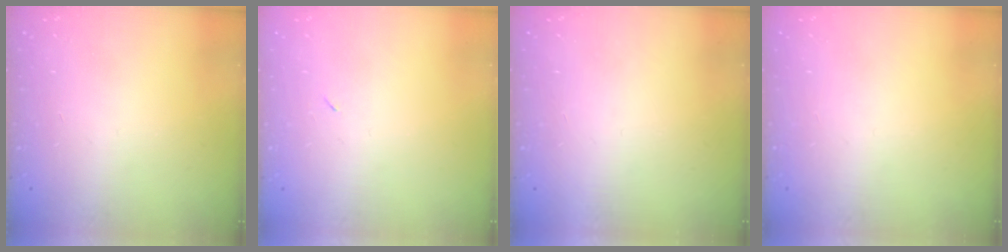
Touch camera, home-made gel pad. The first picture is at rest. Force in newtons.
{"total": 2.2, "press": 1.8, "slide": 1.2}
{"total": 1.6, "press": 1.6, "slide": 0.1}
{"total": 0.0}